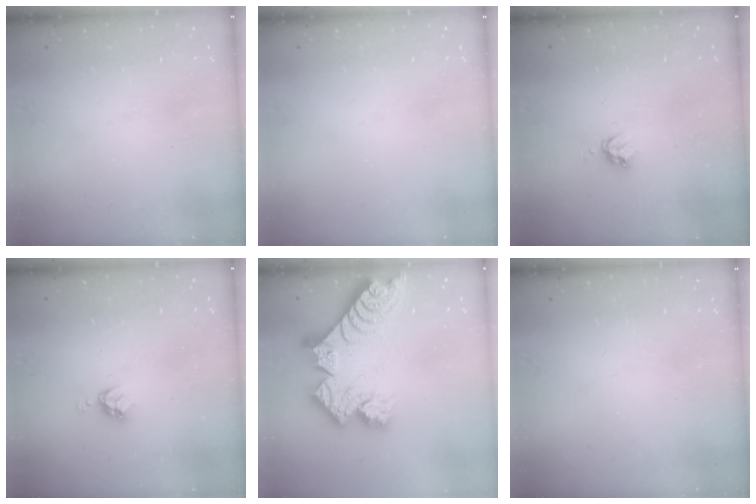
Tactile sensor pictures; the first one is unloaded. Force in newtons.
{"total": 0.0}
{"total": 3.7, "press": 3.6, "slide": 0.5}
{"total": 3.6, "press": 3.6, "slide": 0.2}
{"total": 16.7, "press": 16.6, "slide": 1.8}
{"total": 0.0}